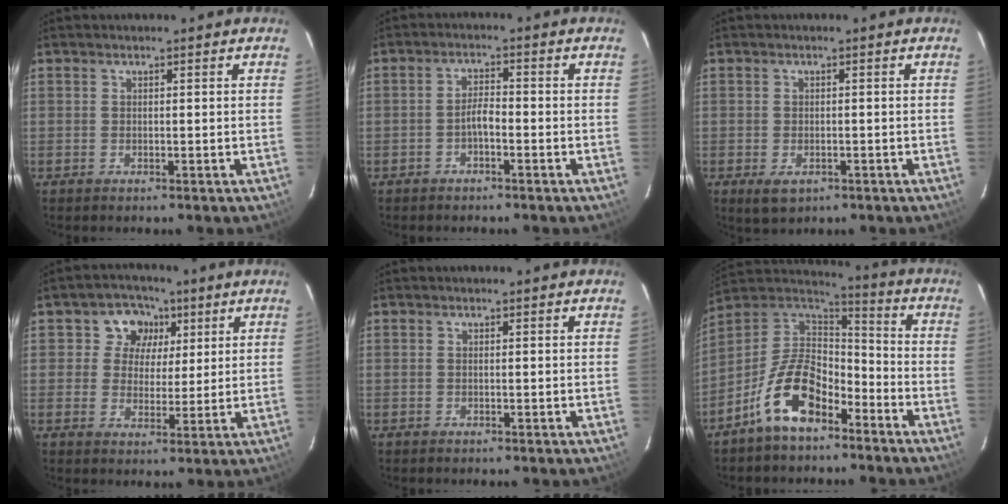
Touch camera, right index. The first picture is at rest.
{"total": 2.5, "force": [-1.6, 0.7, 1.9], "torque": [-0.038, 0.010, -0.028]}
{"total": 4.0, "force": [-1.9, 2.4, 2.5], "torque": [-0.051, -0.011, -0.027]}
{"total": 7.3, "force": [2.6, 6.6, 1.7], "torque": [-0.023, 0.009, 0.037]}
{"total": 0.0}
{"total": 14.6, "force": [-8.6, 7.3, 9.3], "torque": [-0.188, 0.023, -0.157]}